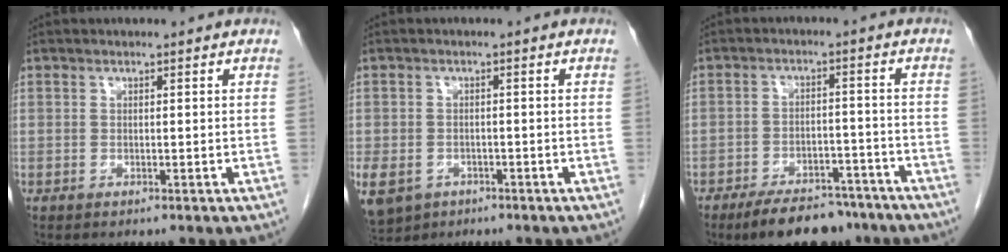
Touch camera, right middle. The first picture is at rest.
{"total": 14.8, "force": [-6.6, 11.8, 6.1], "torque": [-0.199, -0.014, -0.090]}
{"total": 10.9, "force": [-8.7, 4.4, 4.8], "torque": [-0.061, 0.006, -0.135]}